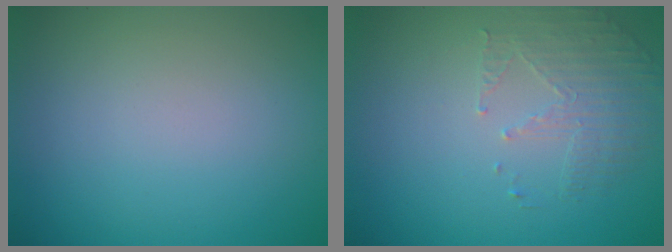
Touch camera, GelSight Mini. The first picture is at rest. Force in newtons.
{"total": 1.8, "press": 1.1, "slide": 1.4}